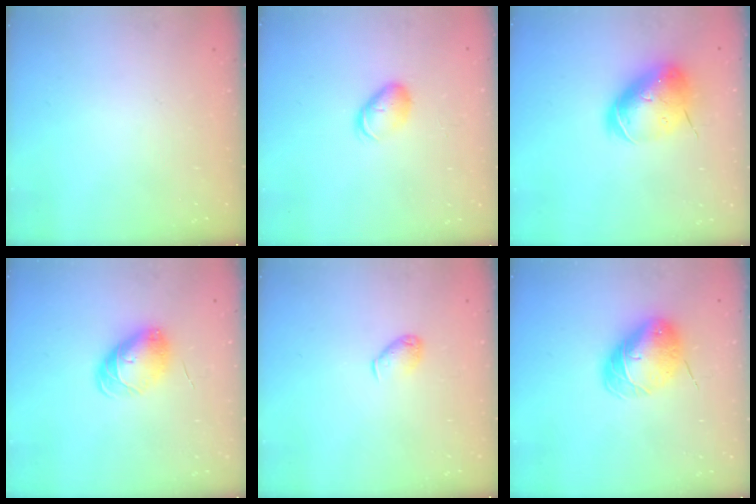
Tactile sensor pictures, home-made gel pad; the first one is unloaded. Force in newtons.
{"total": 7.3, "press": 7.2, "slide": 0.7}
{"total": 10.9, "press": 10.8, "slide": 1.8}
{"total": 7.3, "press": 7.2, "slide": 0.4}
{"total": 5.2, "press": 5.1, "slide": 1.0}
{"total": 9.4, "press": 9.2, "slide": 1.8}